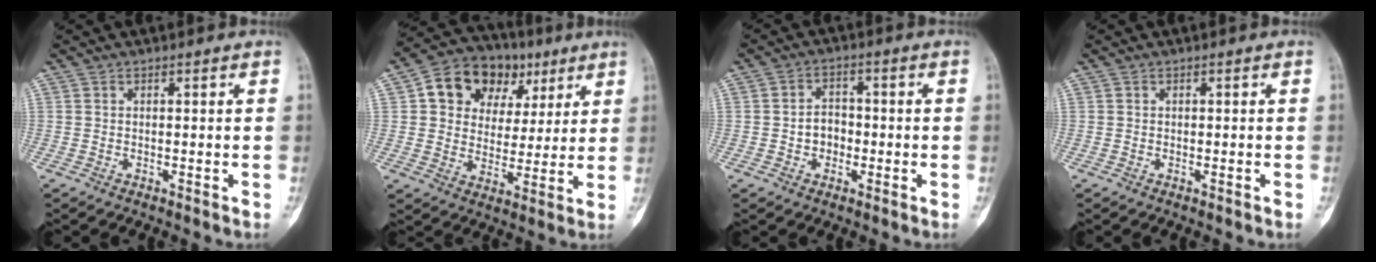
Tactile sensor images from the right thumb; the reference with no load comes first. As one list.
[{"total": 15.6, "force": [6.3, 12.0, 7.7], "torque": [-0.075, 0.009, 0.103]}, {"total": 4.6, "force": [-1.0, 3.8, 2.4], "torque": [-0.018, 0.016, -0.021]}, {"total": 0.0}]